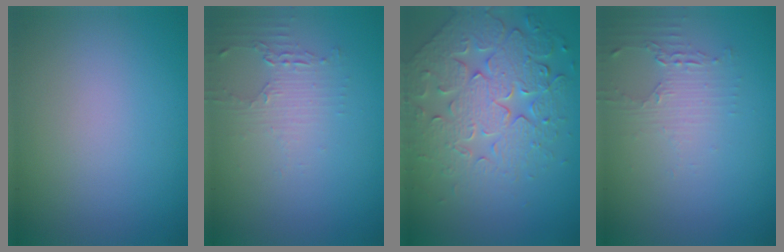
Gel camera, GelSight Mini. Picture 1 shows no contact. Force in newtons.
{"total": 1.7, "press": 1.7, "slide": 0.3}
{"total": 7.7, "press": 6.0, "slide": 4.7}
{"total": 1.7, "press": 1.7, "slide": 0.3}